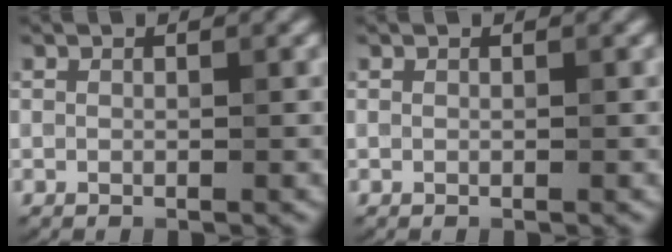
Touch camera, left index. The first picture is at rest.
{"total": 0.0}